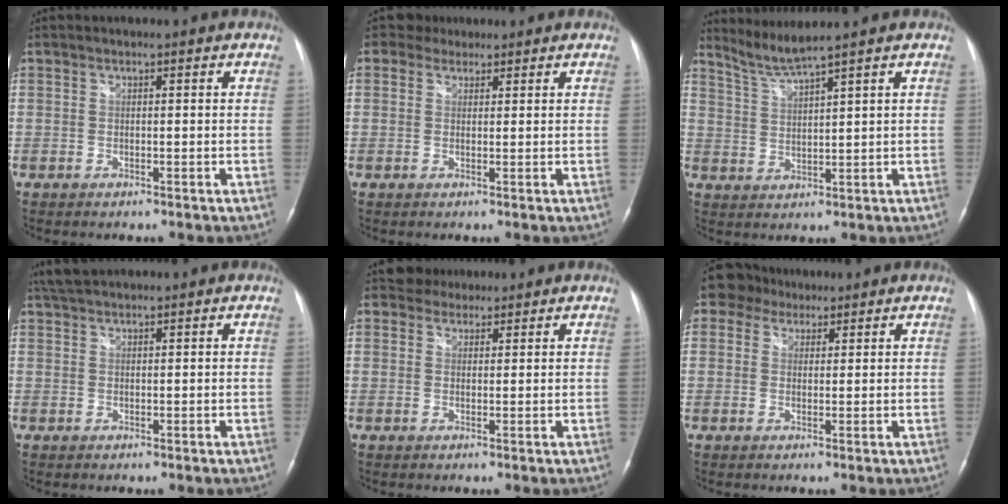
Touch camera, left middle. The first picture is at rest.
{"total": 2.3, "force": [1.7, 1.5, -0.1], "torque": [0.001, 0.013, 0.024]}
{"total": 4.2, "force": [3.7, -1.8, 1.0], "torque": [-0.033, -0.013, 0.085]}
{"total": 3.6, "force": [3.2, 0.7, 1.4], "torque": [-0.031, 0.021, 0.063]}
{"total": 2.8, "force": [2.4, 1.4, -0.4], "torque": [0.008, 0.010, 0.035]}
{"total": 4.7, "force": [3.3, 3.3, 0.7], "torque": [-0.019, 0.024, 0.058]}